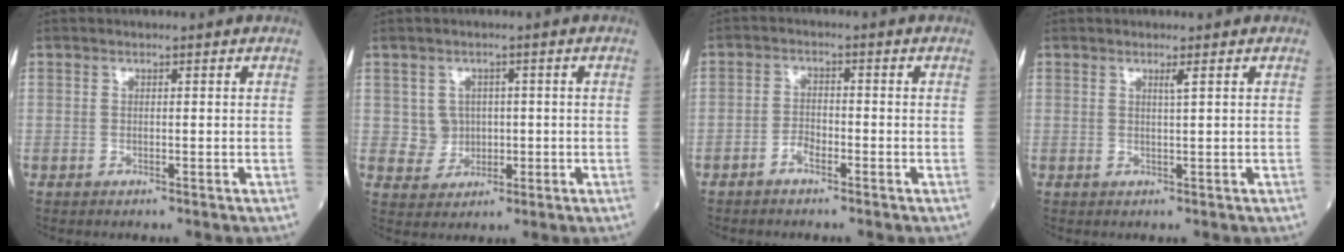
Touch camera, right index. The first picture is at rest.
{"total": 3.7, "force": [0.6, 3.6, 0.5], "torque": [0.002, 0.009, 0.017]}
{"total": 2.3, "force": [-1.6, 1.0, 1.3], "torque": [-0.021, 0.005, -0.030]}
{"total": 1.1, "force": [0.7, -0.3, 0.7], "torque": [-0.018, -0.004, 0.017]}